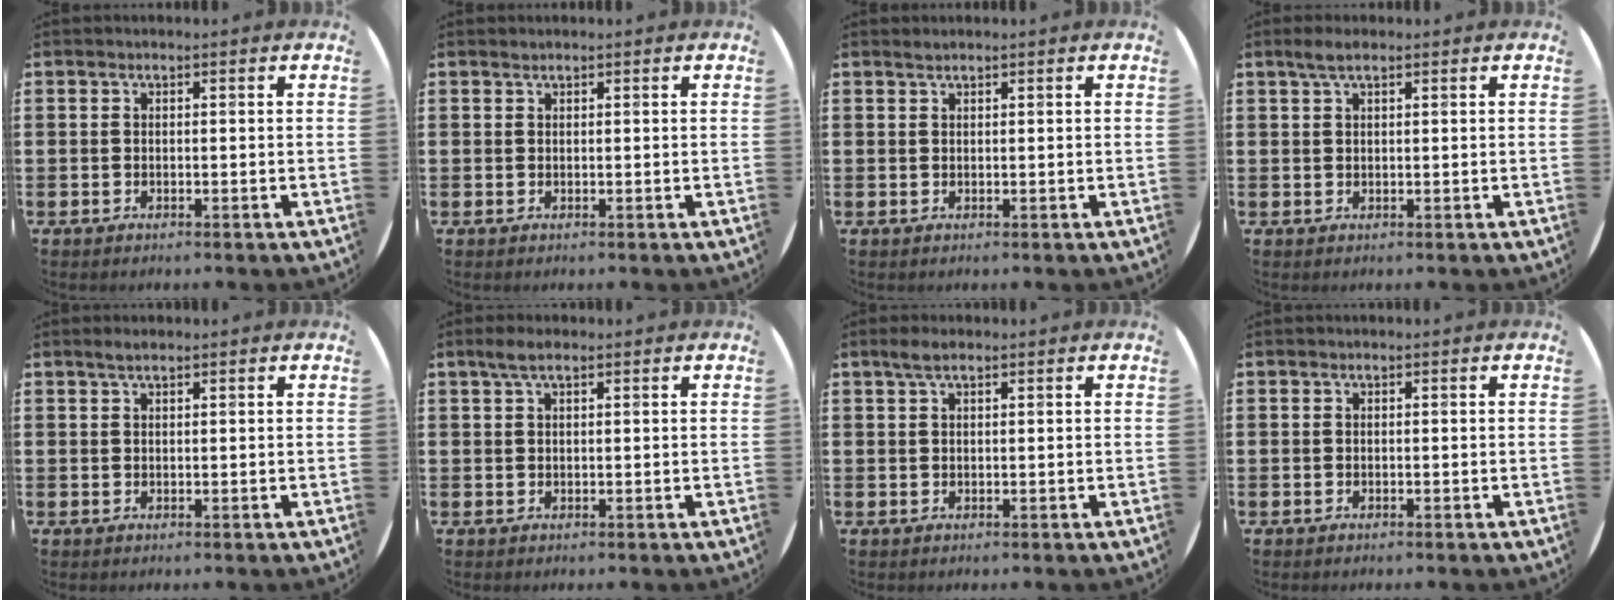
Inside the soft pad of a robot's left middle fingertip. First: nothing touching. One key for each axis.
{"total": 0.0}
{"total": 0.6, "fx": 0.5, "fy": -0.1, "fz": 0.1, "tx": -0.001, "ty": -0.001, "tz": 0.010}
{"total": 1.9, "fx": 1.4, "fy": 0.4, "fz": 1.3, "tx": -0.027, "ty": 0.004, "tz": 0.023}
{"total": 1.1, "fx": 0.9, "fy": 0.1, "fz": 0.6, "tx": -0.013, "ty": 0.002, "tz": 0.016}
{"total": 2.1, "fx": 1.4, "fy": 0.5, "fz": 1.5, "tx": -0.031, "ty": 0.004, "tz": 0.025}
{"total": 1.8, "fx": 1.2, "fy": 0.4, "fz": 1.2, "tx": -0.025, "ty": 0.004, "tz": 0.021}
{"total": 0.0}